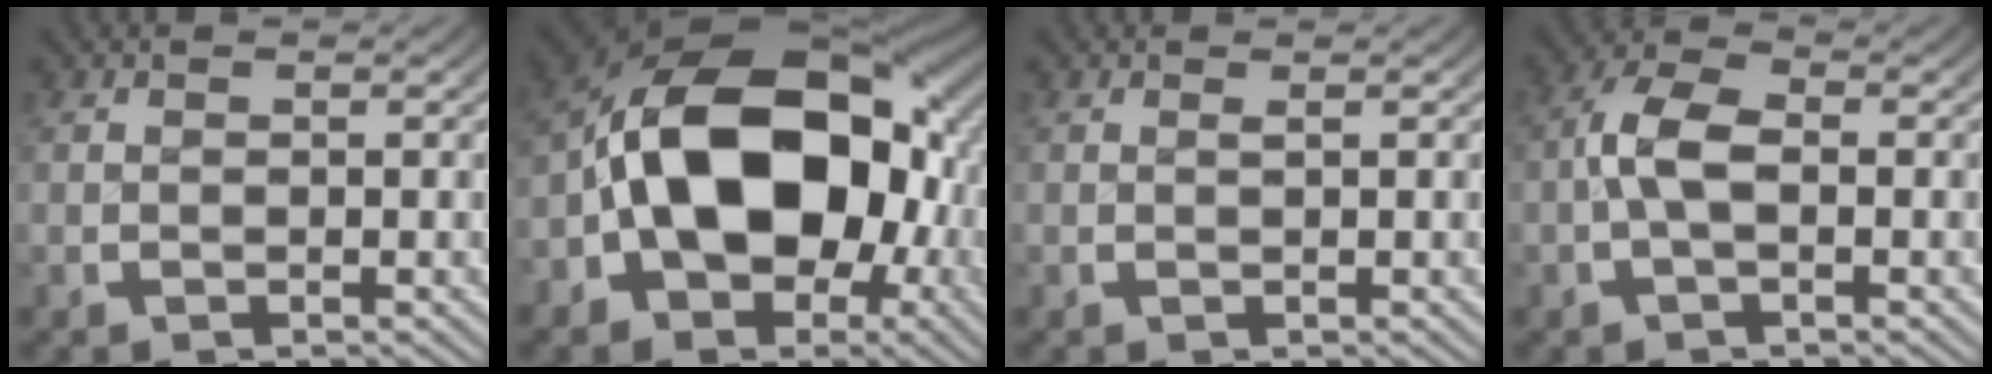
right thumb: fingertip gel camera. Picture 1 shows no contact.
{"total": 20.2, "force": [-1.6, 14.1, 14.3], "torque": [-0.285, -0.060, -0.012]}
{"total": 0.5, "force": [0.4, -0.1, 0.3], "torque": [-0.003, 0.000, 0.006]}
{"total": 4.4, "force": [-0.5, 2.5, 3.6], "torque": [-0.085, -0.008, -0.011]}